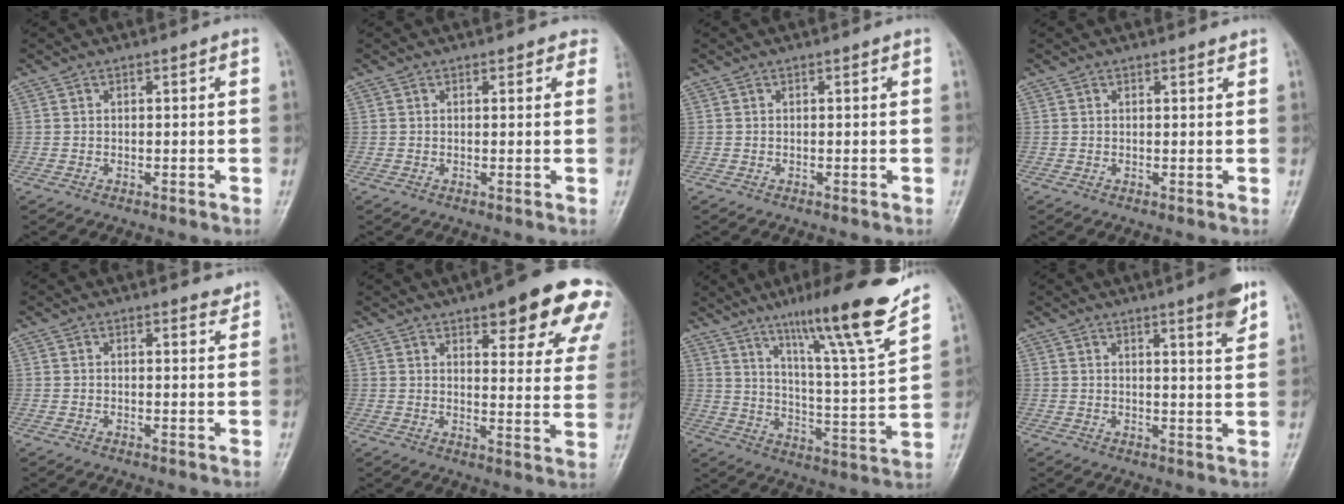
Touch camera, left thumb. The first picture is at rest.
{"total": 2.4, "force": [1.9, 1.3, 0.7], "torque": [0.020, -0.005, 0.008]}
{"total": 0.0}
{"total": 0.8, "force": [0.8, 0.2, 0.2], "torque": [-0.004, -0.005, 0.010]}
{"total": 1.7, "force": [1.6, 0.5, 0.3], "torque": [0.003, -0.014, 0.016]}
{"total": 20.4, "force": [12.6, 6.1, 14.9], "torque": [-0.149, -0.040, 0.147]}
{"total": 19.6, "force": [14.0, 0.9, 13.6], "torque": [-0.185, -0.077, 0.219]}
{"total": 6.4, "force": [4.1, 0.6, 4.8], "torque": [-0.058, -0.024, 0.053]}